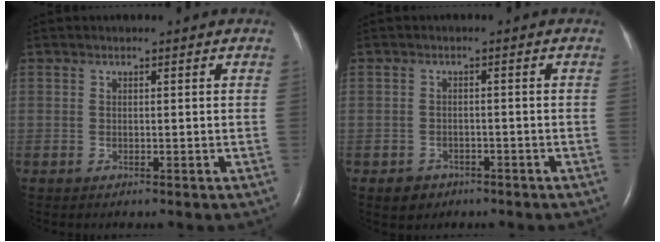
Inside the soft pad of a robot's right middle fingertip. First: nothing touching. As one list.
[{"total": 2.5, "force": [-1.6, 2.0, 0.4], "torque": [-0.009, 0.008, -0.017]}]